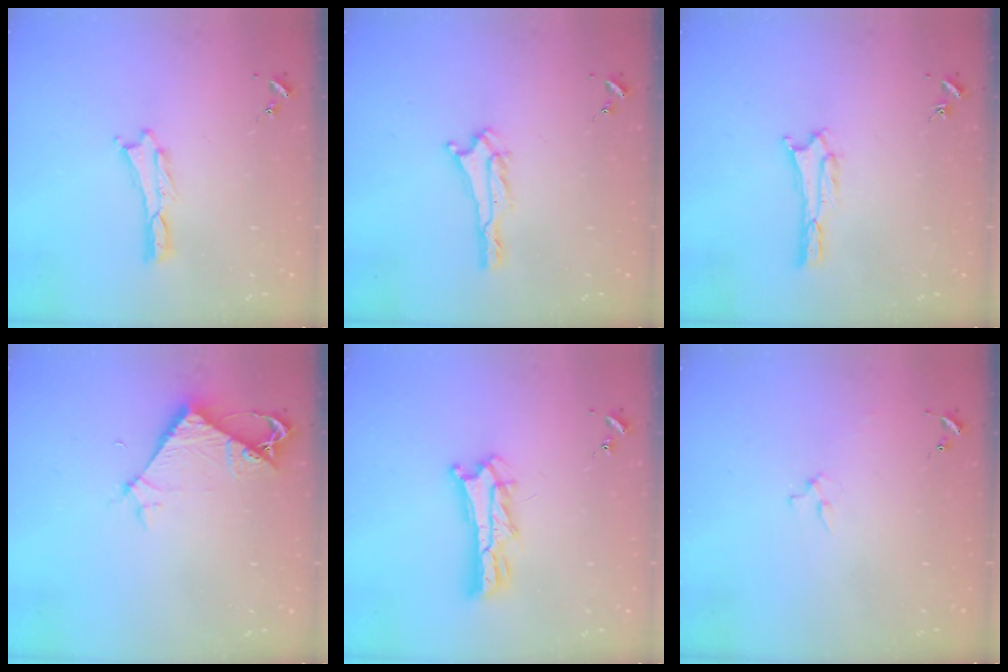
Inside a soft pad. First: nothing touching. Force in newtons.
{"total": 0.6, "press": 0.6, "slide": 0.1}
{"total": 1.7, "press": 1.7, "slide": 0.3}
{"total": 5.9, "press": 5.8, "slide": 0.5}
{"total": 5.2, "press": 5.2, "slide": 0.5}
{"total": 2.3, "press": 2.3, "slide": 0.3}